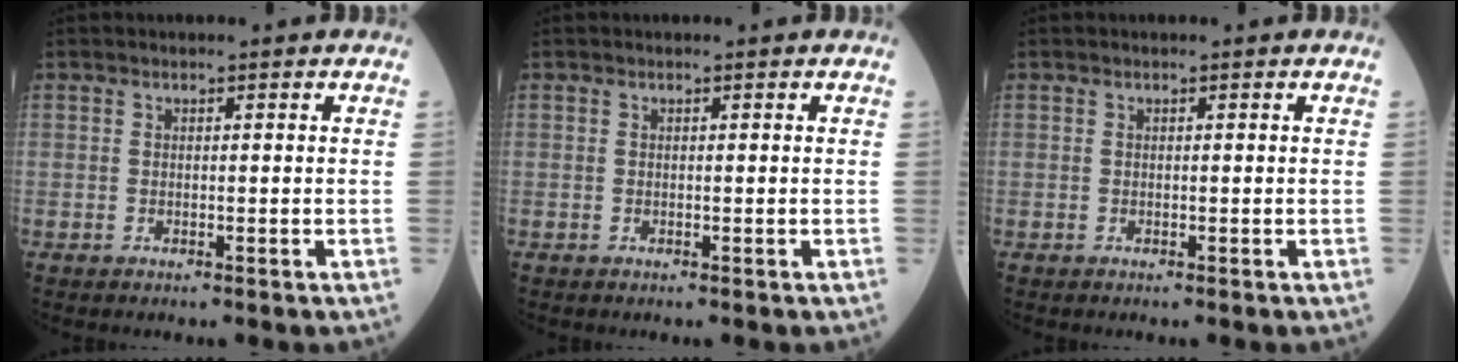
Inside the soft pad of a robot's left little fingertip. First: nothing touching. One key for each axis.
{"total": 0.0}
{"total": 0.0}